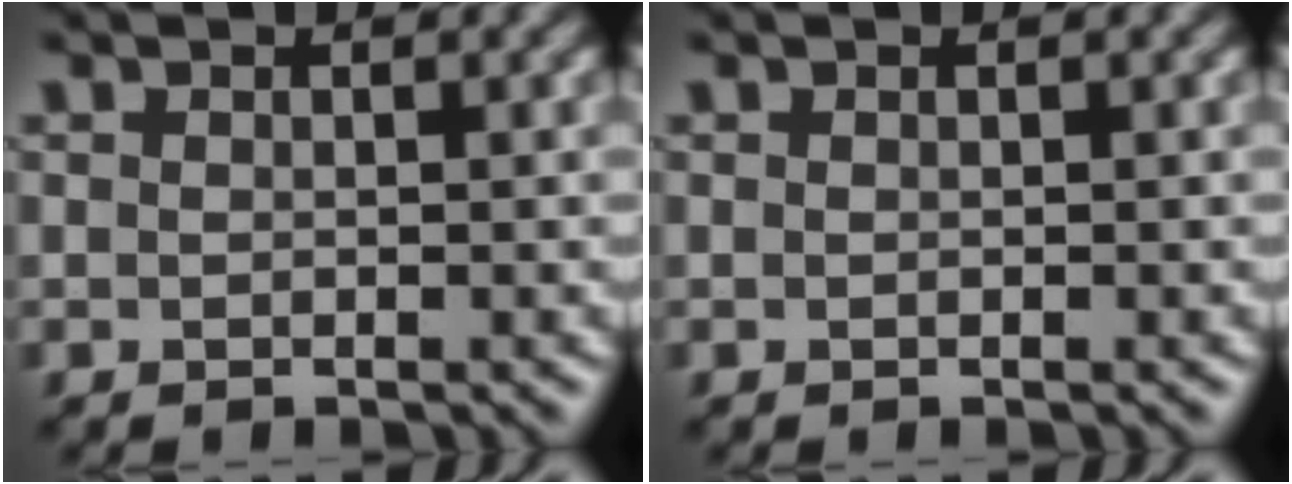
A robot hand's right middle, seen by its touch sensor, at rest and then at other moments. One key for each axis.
{"total": 0.0}